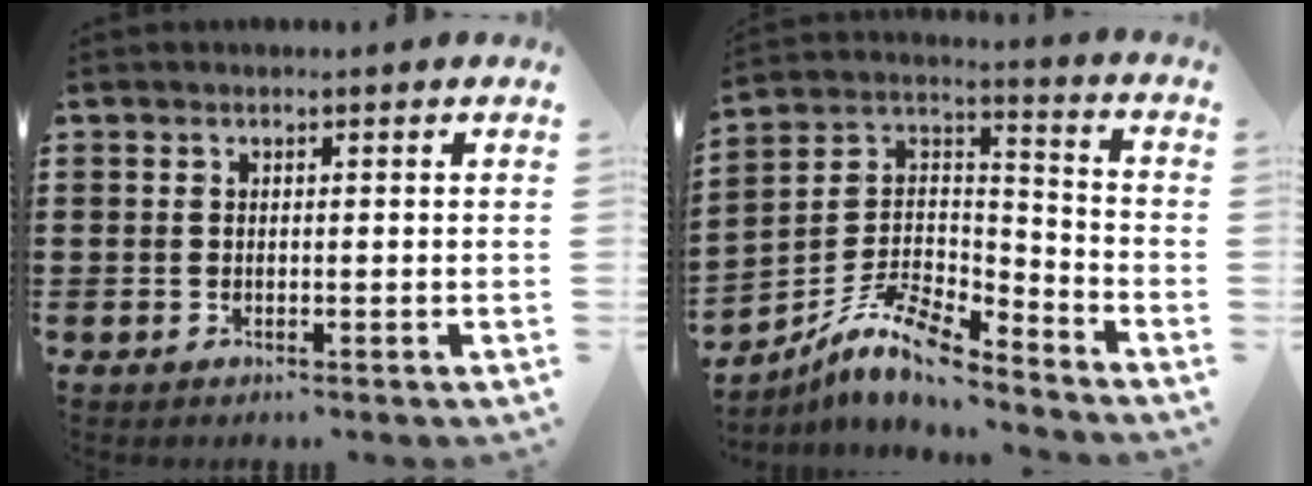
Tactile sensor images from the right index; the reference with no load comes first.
{"total": 9.6, "force": [-7.7, 3.0, 4.9], "torque": [-0.119, 0.007, -0.159]}